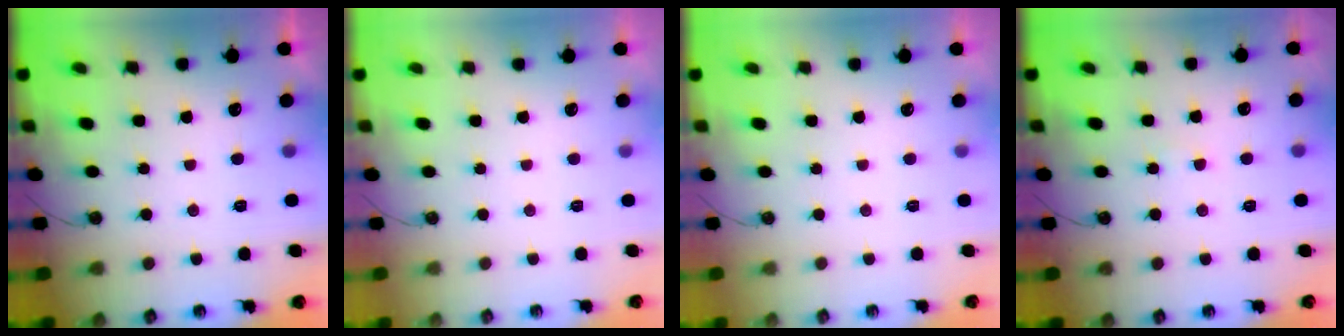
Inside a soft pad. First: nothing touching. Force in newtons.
{"total": 0.0}
{"total": 0.0}
{"total": 1.2, "press": 1.1, "slide": 0.2}